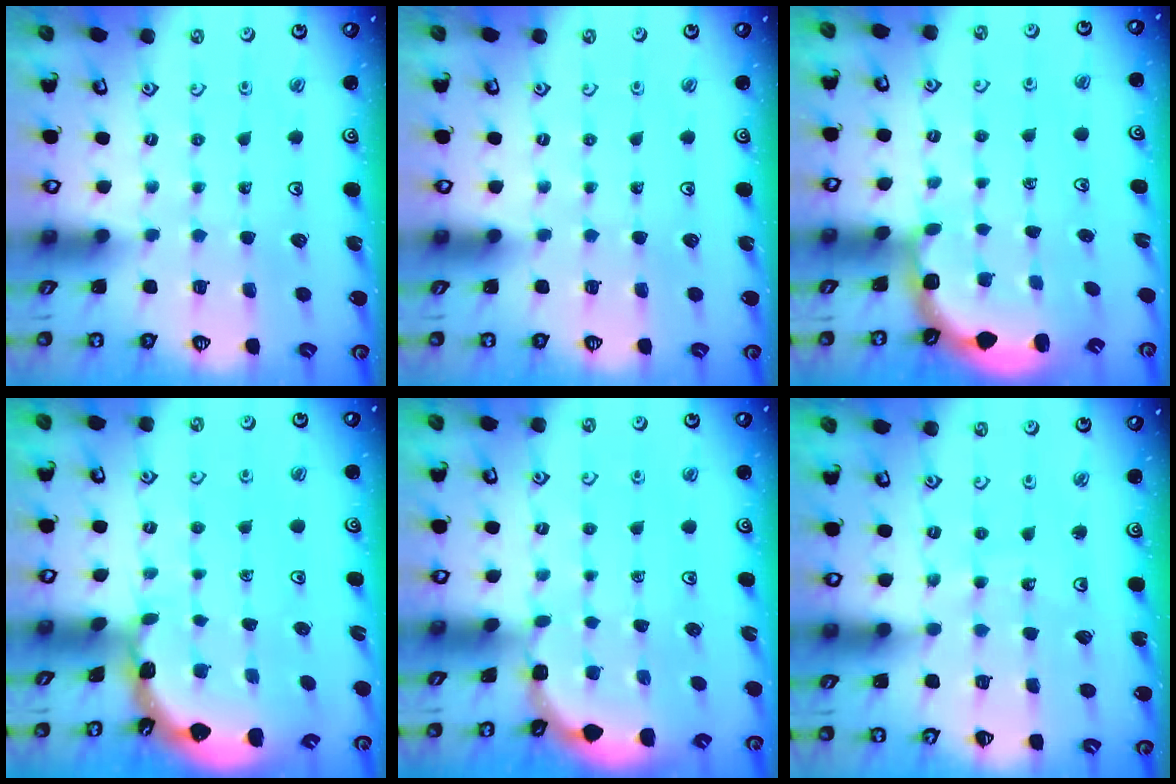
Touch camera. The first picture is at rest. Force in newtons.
{"total": 0.0}
{"total": 3.0, "press": 2.0, "slide": 2.2}
{"total": 1.6, "press": 1.6, "slide": 0.2}
{"total": 2.4, "press": 2.4, "slide": 0.3}
{"total": 7.2, "press": 7.1, "slide": 0.7}